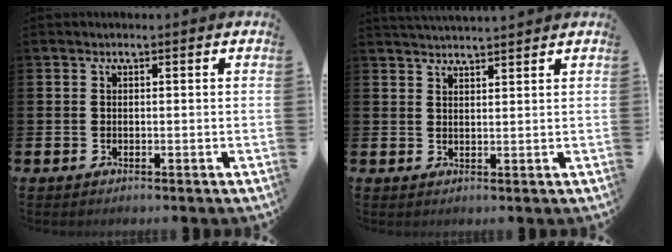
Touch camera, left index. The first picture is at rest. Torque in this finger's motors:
{"motor_torque": [0.84, -1.17, 0.28, 0.09]}